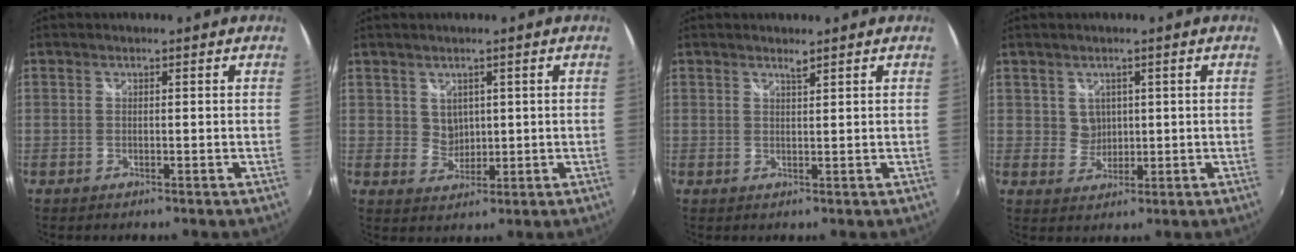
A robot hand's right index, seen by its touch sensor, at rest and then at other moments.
{"total": 3.2, "force": [1.5, 2.7, 0.8], "torque": [-0.009, 0.001, 0.031]}
{"total": 1.0, "force": [0.9, -0.1, 0.5], "torque": [-0.005, 0.000, 0.016]}
{"total": 3.1, "force": [1.2, 2.8, 0.4], "torque": [-0.002, 0.005, 0.025]}